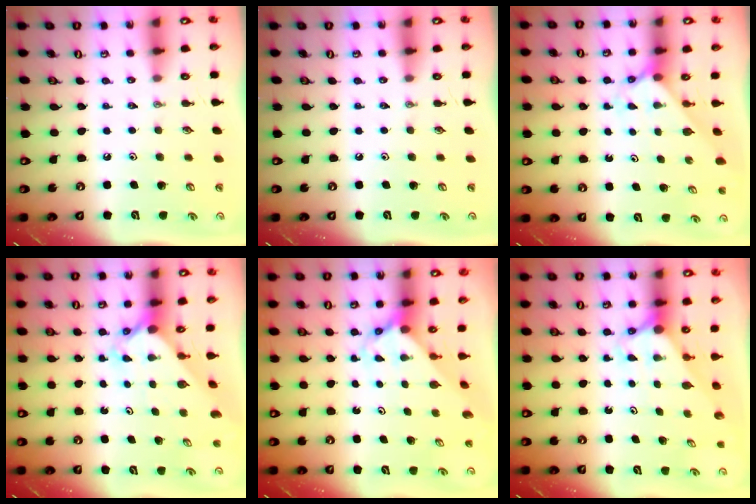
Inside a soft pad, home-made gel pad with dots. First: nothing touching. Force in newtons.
{"total": 0.0}
{"total": 2.3, "press": 2.3, "slide": 0.1}
{"total": 2.5, "press": 2.5, "slide": 0.2}
{"total": 3.4, "press": 3.4, "slide": 0.3}
{"total": 2.7, "press": 2.7, "slide": 0.0}